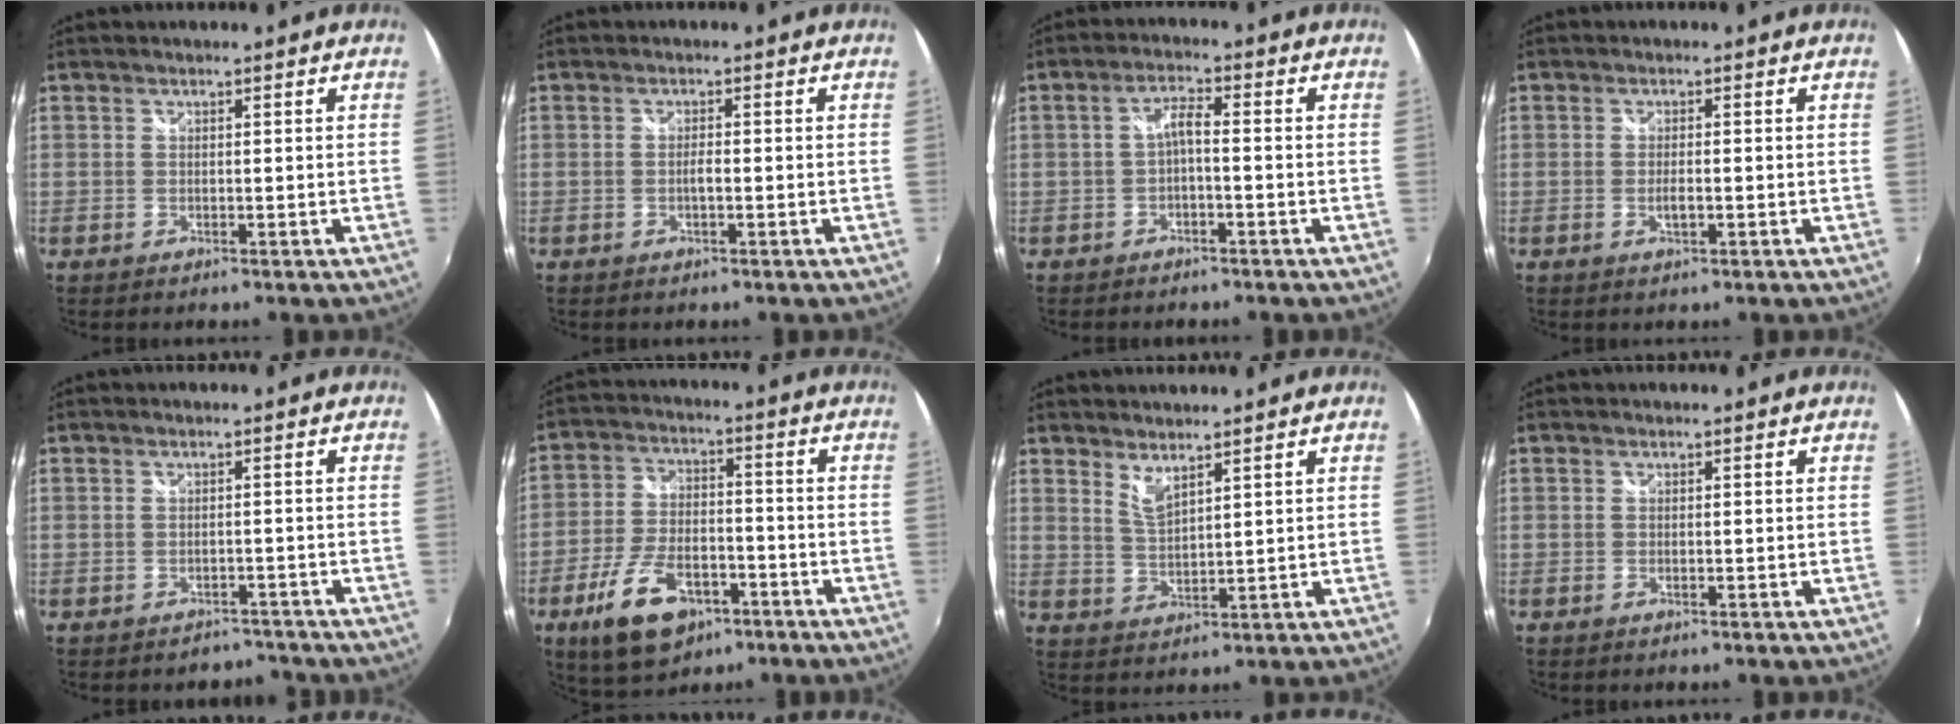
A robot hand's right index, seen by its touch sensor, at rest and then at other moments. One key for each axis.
{"total": 1.2, "fx": -0.5, "fy": 0.2, "fz": 1.1, "tx": -0.022, "ty": 0.001, "tz": -0.009}
{"total": 2.9, "fx": -1.1, "fy": 0.6, "fz": 2.6, "tx": -0.055, "ty": 0.007, "tz": -0.021}
{"total": 1.9, "fx": -0.6, "fy": 0.6, "fz": 1.7, "tx": -0.033, "ty": -0.003, "tz": -0.009}
{"total": 3.2, "fx": -2.7, "fy": 1.8, "fz": -0.3, "tx": 0.008, "ty": 0.012, "tz": -0.033}
{"total": 13.8, "fx": -7.3, "fy": 7.3, "fz": 9.1, "tx": -0.194, "ty": -0.008, "tz": -0.123}
{"total": 3.6, "fx": 2.9, "fy": 0.6, "fz": 1.9, "tx": -0.036, "ty": -0.006, "tz": 0.052}
{"total": 0.0}